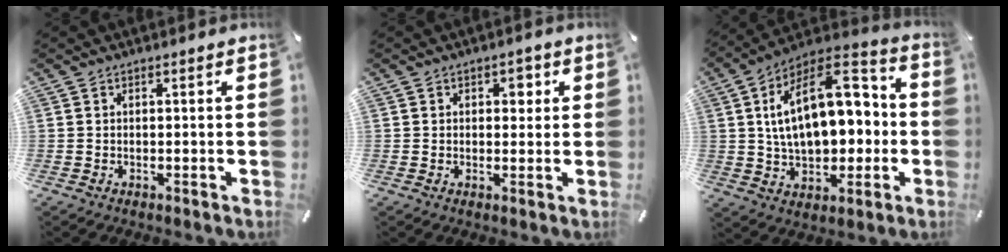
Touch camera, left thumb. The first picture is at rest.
{"total": 2.7, "force": [0.9, 2.0, 1.6], "torque": [-0.003, -0.004, 0.004]}
{"total": 21.5, "force": [3.1, 13.9, 16.1], "torque": [-0.261, -0.007, 0.054]}